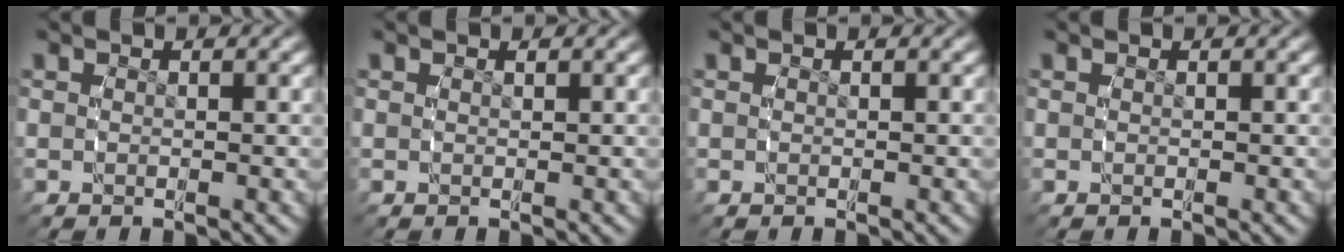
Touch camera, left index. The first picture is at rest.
{"total": 0.0}
{"total": 0.0}
{"total": 0.0}